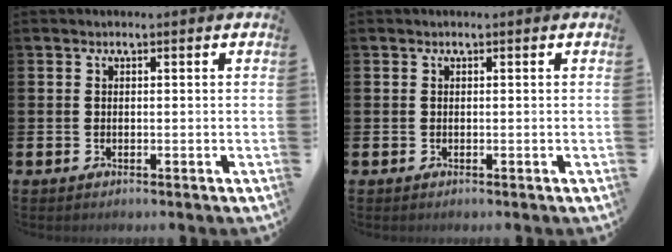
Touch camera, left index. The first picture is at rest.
{"total": 0.0}